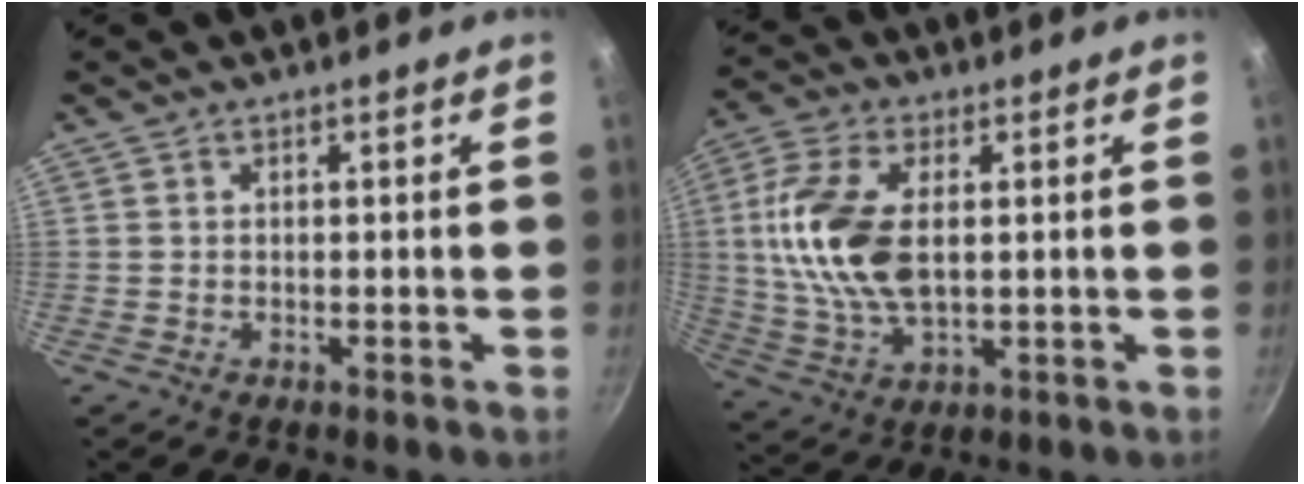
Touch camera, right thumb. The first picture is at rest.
{"total": 14.8, "force": [1.7, 8.1, 12.3], "torque": [-0.243, 0.000, 0.031]}